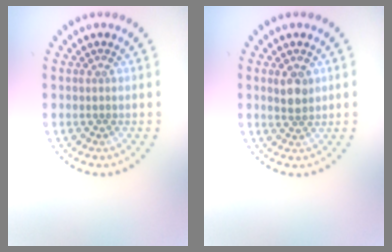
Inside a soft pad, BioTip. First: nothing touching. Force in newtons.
{"total": 2.0, "press": 1.8, "slide": 0.8}